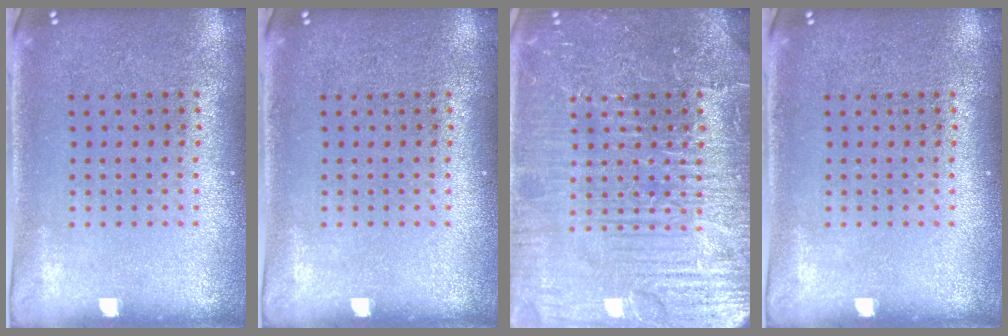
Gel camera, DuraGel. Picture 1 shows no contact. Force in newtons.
{"total": 0.0}
{"total": 7.6, "press": 7.6, "slide": 0.9}
{"total": 0.0}